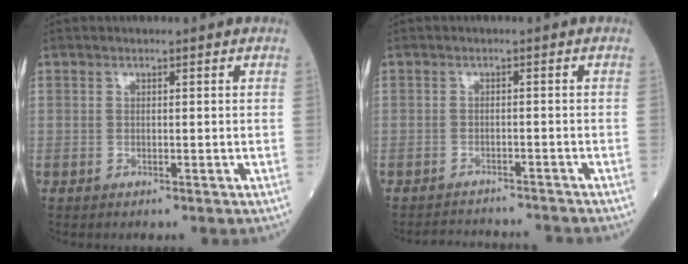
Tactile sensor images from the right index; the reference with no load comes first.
{"total": 6.6, "force": [-6.5, 0.4, 0.6], "torque": [-0.005, 0.000, -0.089]}